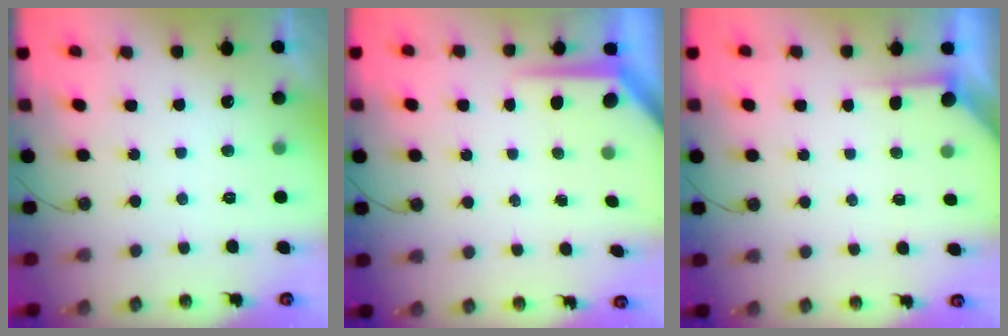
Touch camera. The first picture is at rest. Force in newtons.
{"total": 5.6, "press": 5.5, "slide": 0.4}
{"total": 2.2, "press": 2.2, "slide": 0.3}